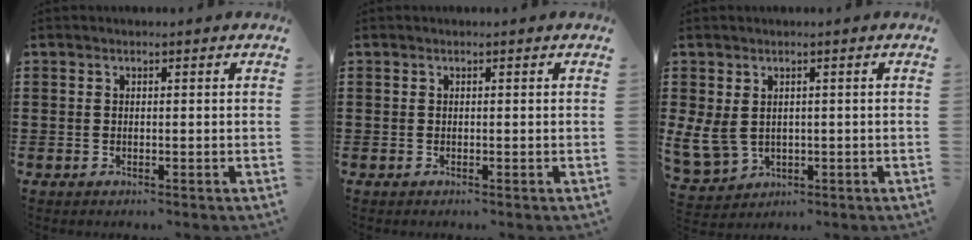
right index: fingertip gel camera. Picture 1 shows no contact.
{"total": 0.0}
{"total": 4.5, "force": [0.9, 3.7, 2.3], "torque": [-0.076, 0.001, 0.016]}